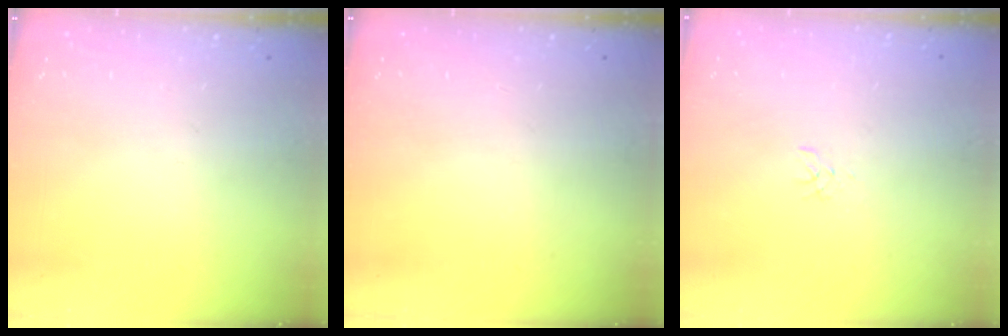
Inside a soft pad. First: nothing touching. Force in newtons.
{"total": 0.0}
{"total": 1.1, "press": 1.1, "slide": 0.1}